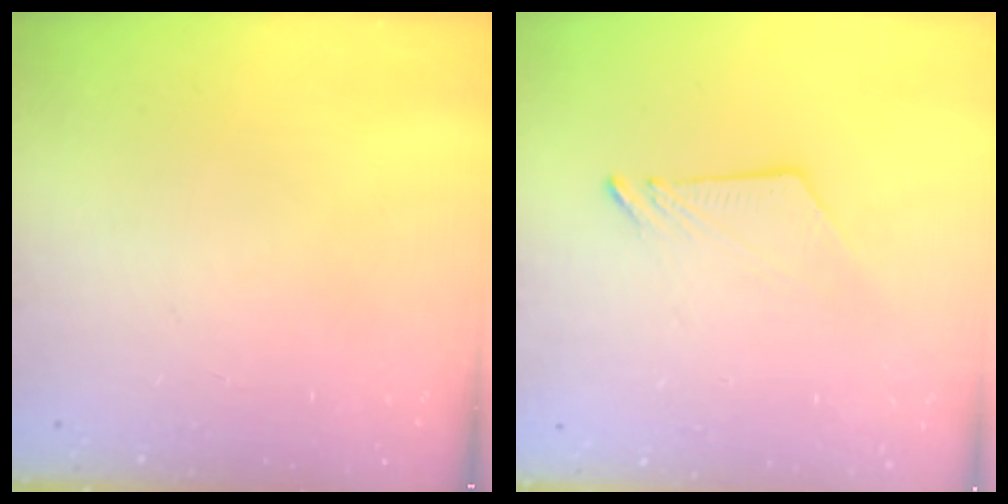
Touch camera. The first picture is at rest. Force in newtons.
{"total": 5.4, "press": 5.4, "slide": 0.6}